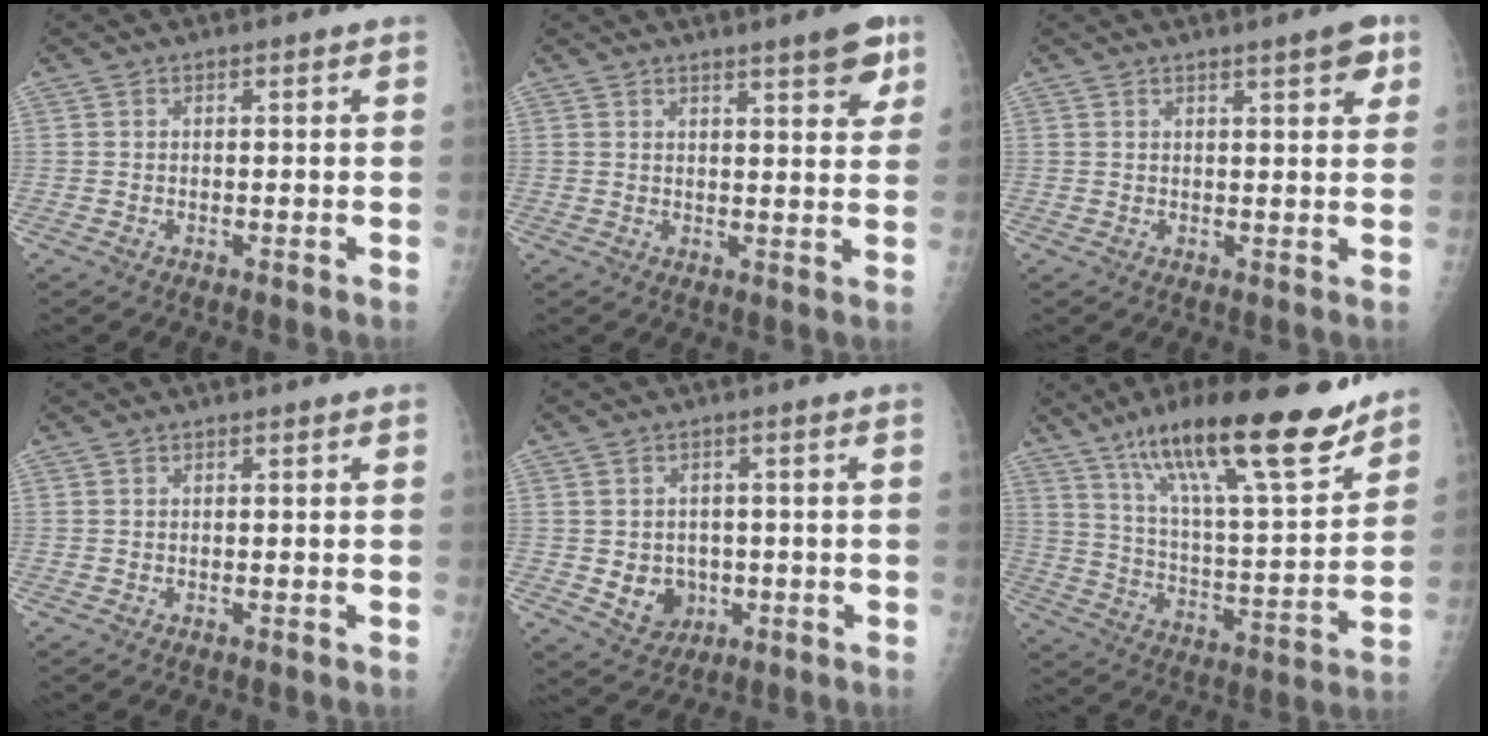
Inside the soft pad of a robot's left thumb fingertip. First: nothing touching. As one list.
[{"total": 6.5, "force": [4.1, 1.3, 4.9], "torque": [-0.053, -0.020, 0.053]}, {"total": 4.3, "force": [2.5, 0.9, 3.3], "torque": [-0.035, -0.010, 0.031]}, {"total": 0.0}, {"total": 6.2, "force": [-1.0, 5.3, 3.0], "torque": [-0.019, 0.002, -0.002]}, {"total": 25.1, "force": [17.2, 5.5, 17.4], "torque": [-0.260, -0.067, 0.288]}]